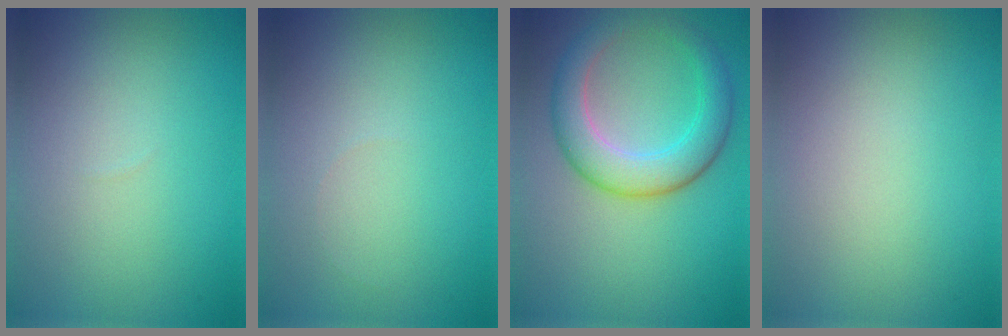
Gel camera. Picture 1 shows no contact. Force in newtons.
{"total": 0.0}
{"total": 5.3, "press": 5.3, "slide": 0.1}
{"total": 0.0}